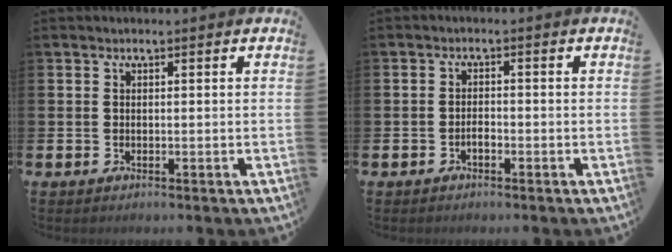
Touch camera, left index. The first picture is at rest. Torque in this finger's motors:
{"motor_torque": [-0.07, 0.21, 0.01, 0.00]}